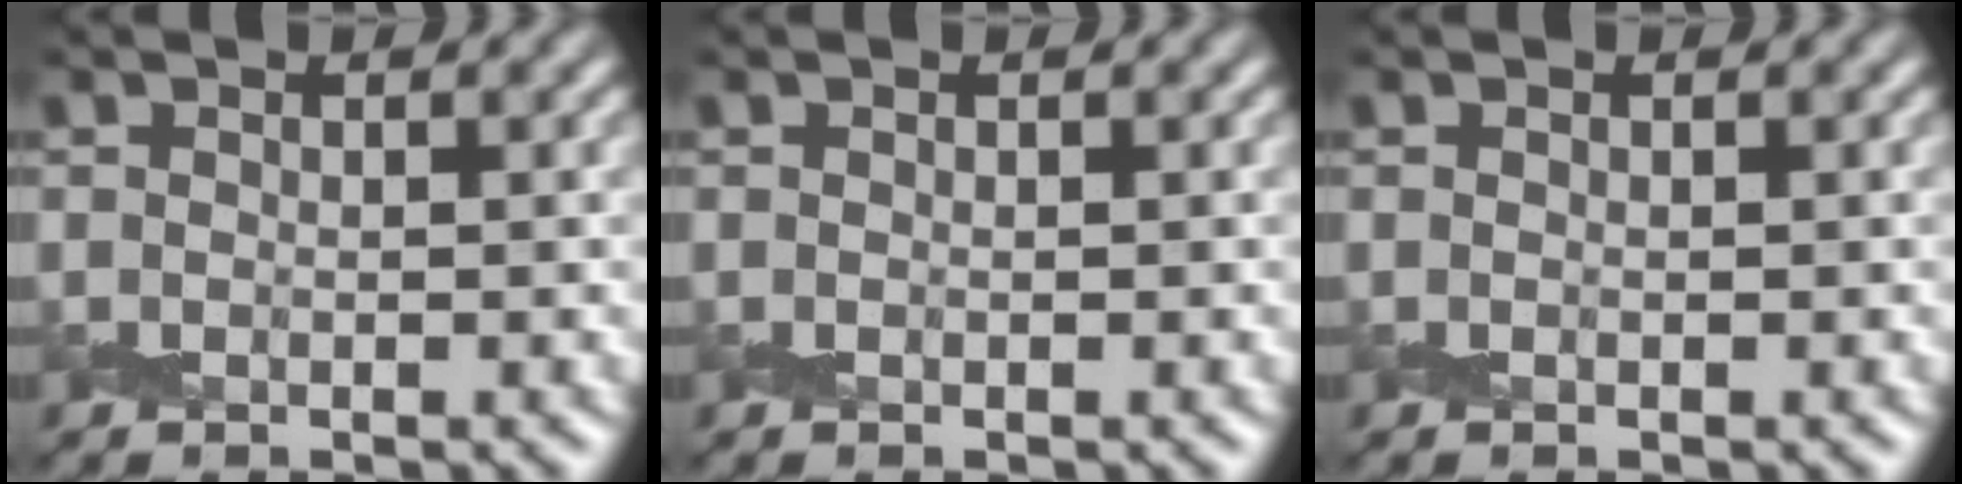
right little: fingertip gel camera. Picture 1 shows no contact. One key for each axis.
{"total": 0.0}
{"total": 0.0}